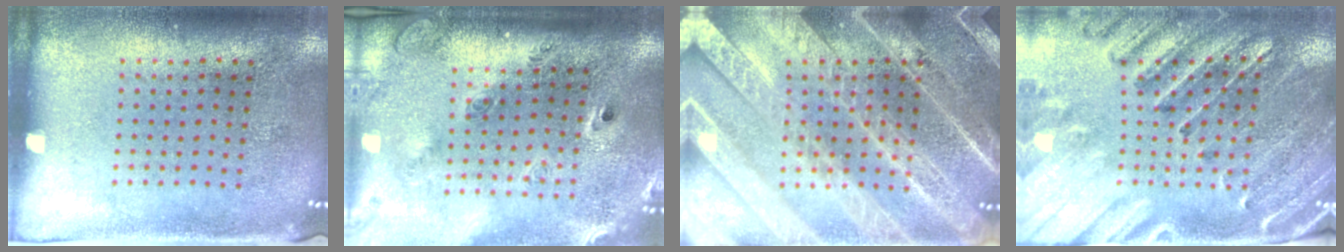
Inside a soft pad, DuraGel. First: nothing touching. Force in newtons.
{"total": 2.7, "press": 2.0, "slide": 1.8}
{"total": 5.1, "press": 5.0, "slide": 0.6}
{"total": 2.9, "press": 2.7, "slide": 0.9}